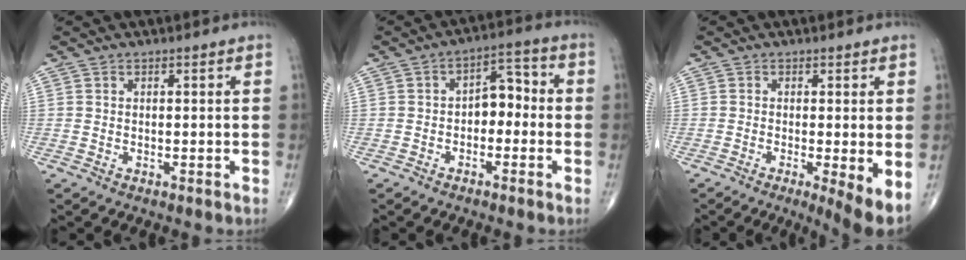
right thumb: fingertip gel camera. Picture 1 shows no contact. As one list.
[{"total": 6.4, "force": [-1.0, 4.1, 4.8], "torque": [-0.044, 0.033, -0.029]}, {"total": 5.9, "force": [-1.3, 0.9, 5.7], "torque": [-0.095, -0.020, -0.026]}]